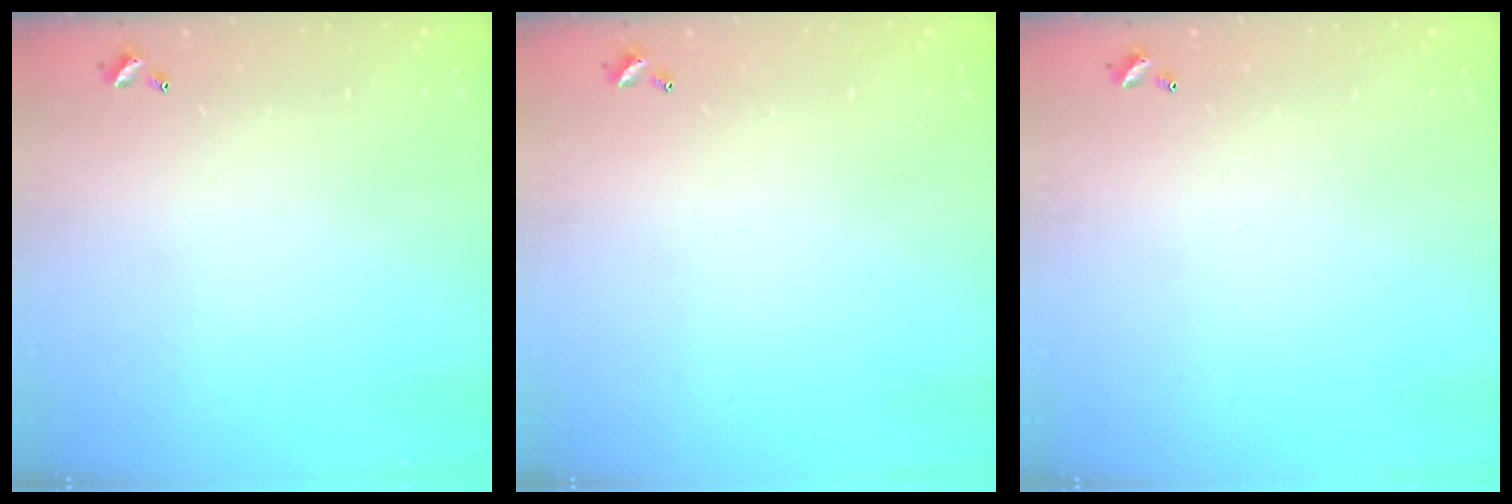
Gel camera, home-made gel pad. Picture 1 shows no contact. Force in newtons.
{"total": 0.0}
{"total": 0.0}